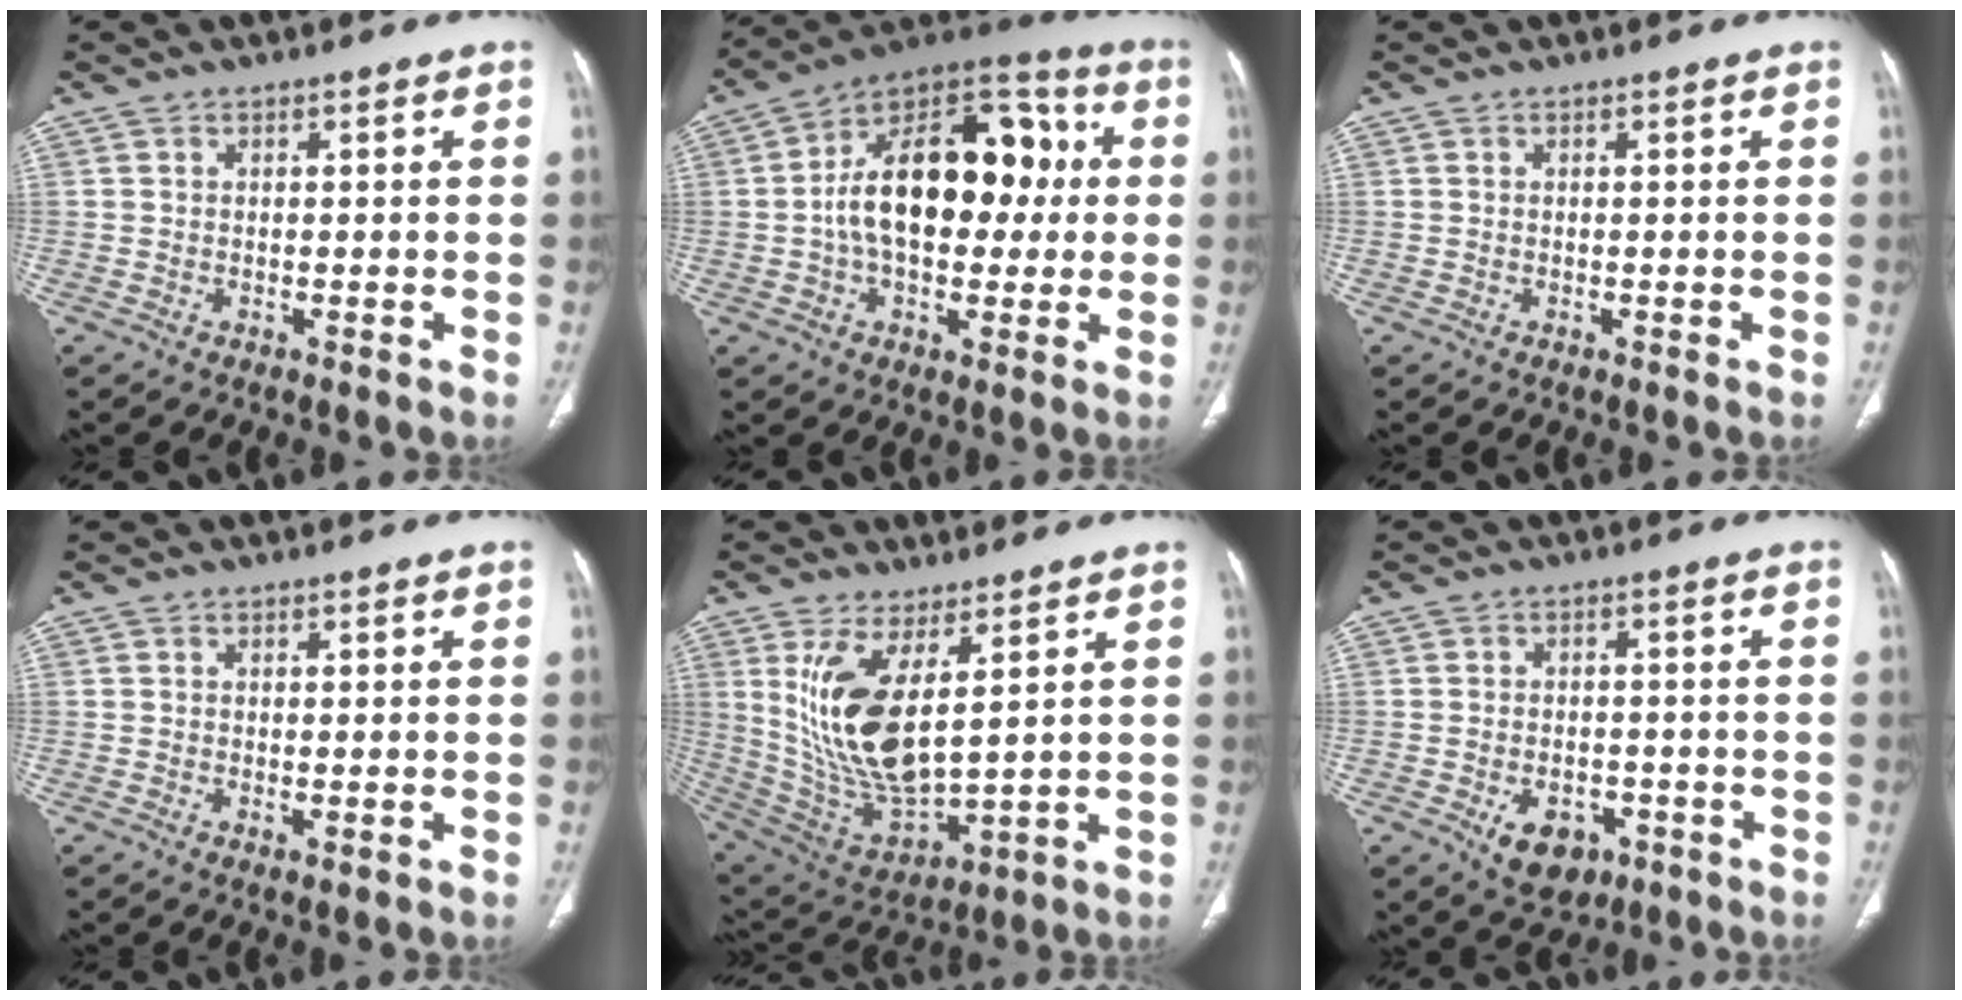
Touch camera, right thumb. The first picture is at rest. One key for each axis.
{"total": 22.4, "fx": 1.4, "fy": 13.2, "fz": 18.0, "tx": -0.257, "ty": 0.036, "tz": 0.015}
{"total": 0.0}
{"total": 0.9, "fx": -0.1, "fy": 0.3, "fz": 0.8, "tx": -0.022, "ty": -0.007, "tz": 0.000}
{"total": 15.6, "fx": 4.9, "fy": 6.3, "fz": 13.4, "tx": -0.260, "ty": -0.034, "tz": 0.120}
{"total": 7.3, "fx": -3.2, "fy": 5.0, "fz": 4.3, "tx": -0.053, "ty": 0.015, "tz": -0.036}